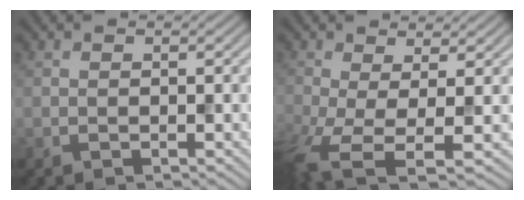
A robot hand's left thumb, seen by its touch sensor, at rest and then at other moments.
{"total": 6.0, "force": [-1.7, 2.2, 5.4], "torque": [-0.123, -0.026, -0.028]}